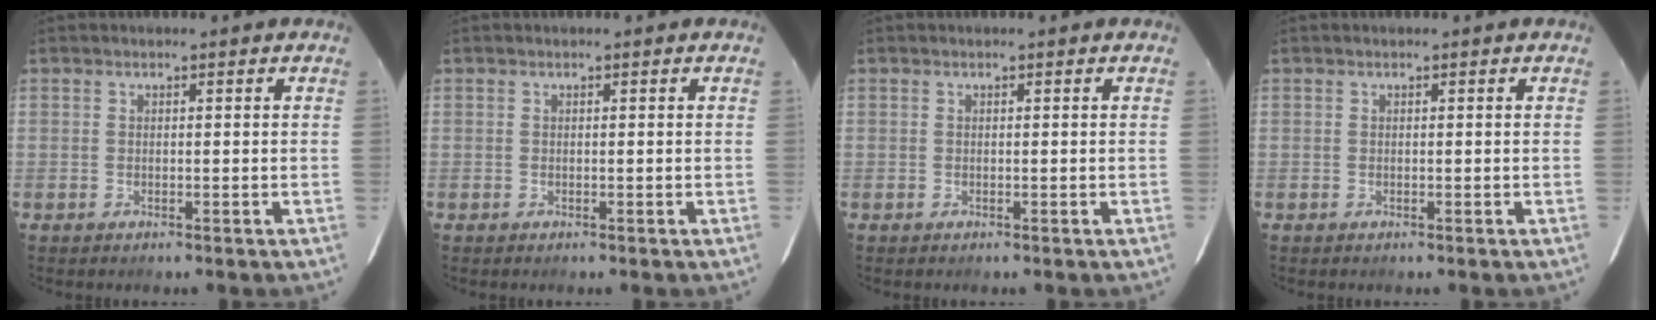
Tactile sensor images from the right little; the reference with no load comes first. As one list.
[{"total": 0.0}, {"total": 0.0}, {"total": 0.0}]